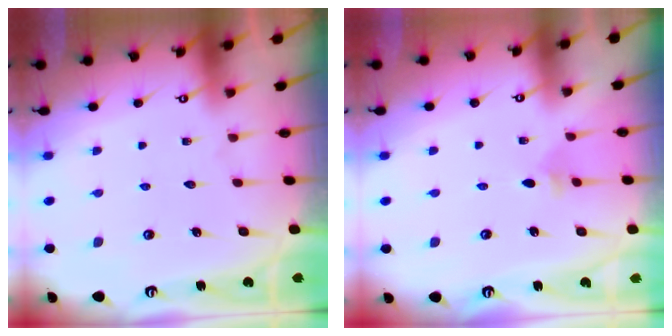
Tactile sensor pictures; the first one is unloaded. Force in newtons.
{"total": 4.0, "press": 4.0, "slide": 0.6}